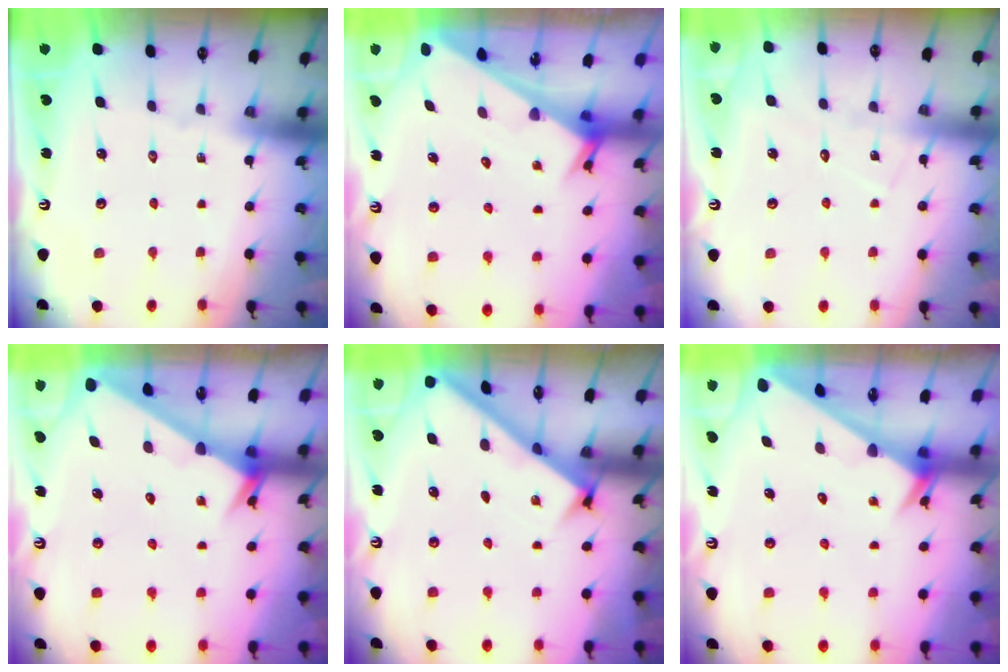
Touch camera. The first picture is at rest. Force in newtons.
{"total": 3.0, "press": 3.0, "slide": 0.2}
{"total": 7.2, "press": 7.1, "slide": 0.4}
{"total": 2.7, "press": 2.7, "slide": 0.1}
{"total": 2.8, "press": 2.8, "slide": 0.4}
{"total": 2.4, "press": 2.4, "slide": 0.1}